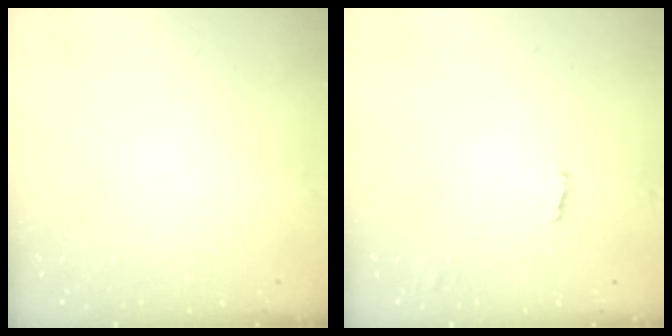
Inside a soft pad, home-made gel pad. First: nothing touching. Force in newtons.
{"total": 1.9, "press": 1.9, "slide": 0.2}